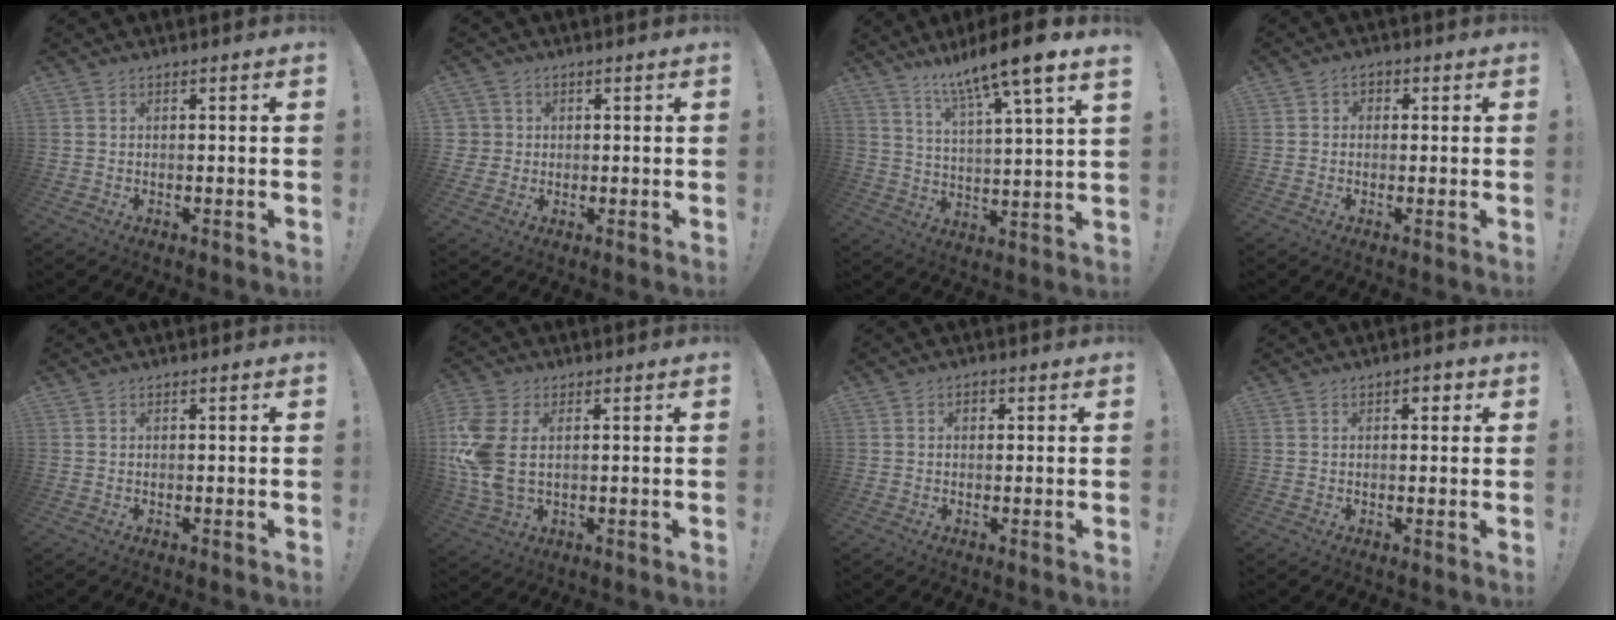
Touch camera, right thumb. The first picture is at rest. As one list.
[{"total": 3.2, "force": [0.5, 3.2, 0.5], "torque": [-0.013, 0.005, 0.012]}, {"total": 12.2, "force": [9.2, -0.5, 8.0], "torque": [-0.143, -0.066, 0.138]}, {"total": 2.0, "force": [-0.6, 1.6, 1.0], "torque": [-0.012, 0.006, -0.011]}, {"total": 0.0}, {"total": 12.4, "force": [2.0, 7.9, 9.4], "torque": [-0.204, -0.007, 0.040]}, {"total": 1.3, "force": [-0.1, 1.0, 0.8], "torque": [-0.013, 0.004, -0.003]}, {"total": 2.0, "force": [0.5, 1.3, 1.4], "torque": [-0.018, 0.001, 0.004]}]